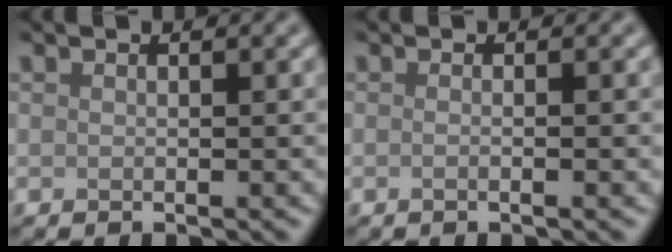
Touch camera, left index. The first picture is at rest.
{"total": 1.3, "force": [0.0, 0.7, 1.2], "torque": [0.002, -0.009, -0.010]}